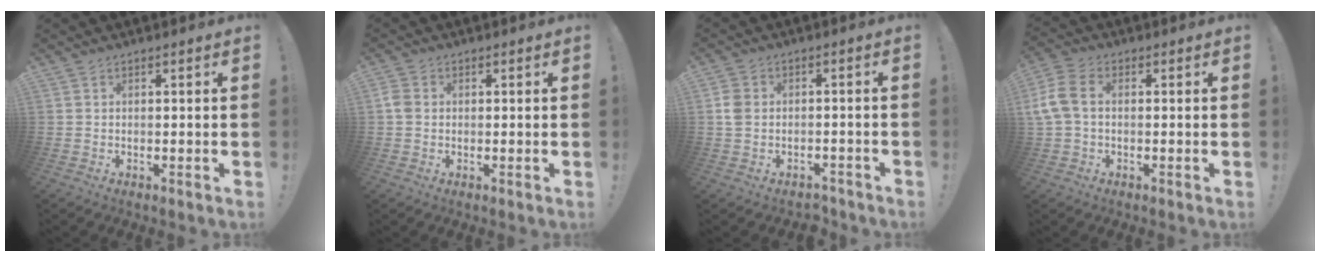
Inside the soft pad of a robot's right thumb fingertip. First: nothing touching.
{"total": 3.3, "force": [-0.1, 2.6, 2.1], "torque": [-0.045, 0.006, 0.000]}
{"total": 6.0, "force": [-1.4, 5.1, 2.9], "torque": [-0.056, 0.020, -0.018]}
{"total": 8.0, "force": [0.4, 5.3, 5.9], "torque": [-0.144, 0.008, 0.012]}